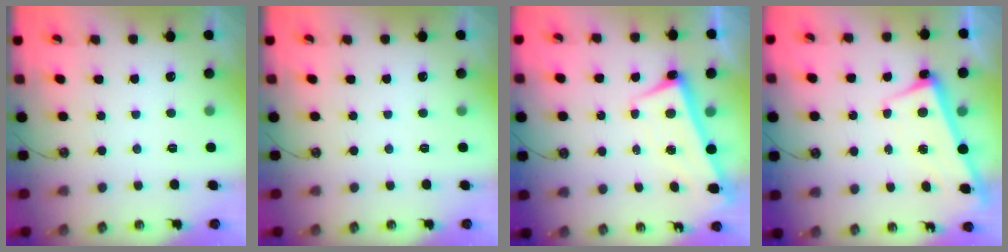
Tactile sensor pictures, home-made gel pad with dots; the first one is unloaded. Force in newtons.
{"total": 0.0}
{"total": 2.6, "press": 2.5, "slide": 0.6}
{"total": 2.6, "press": 2.6, "slide": 0.5}